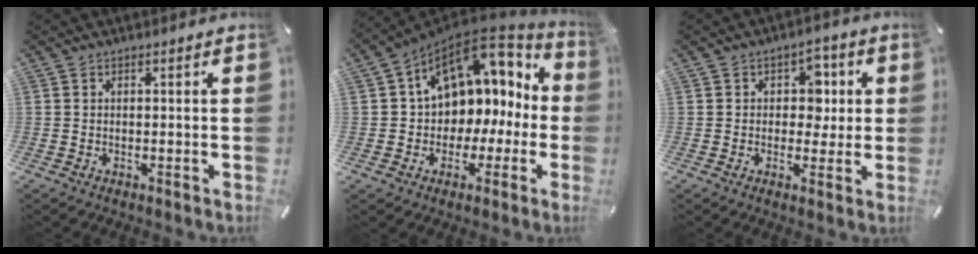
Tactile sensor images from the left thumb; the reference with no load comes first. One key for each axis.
{"total": 12.5, "fx": 5.9, "fy": 9.4, "fz": 5.8, "tx": -0.088, "ty": -0.054, "tz": 0.109}
{"total": 6.6, "fx": 0.7, "fy": 5.5, "fz": 3.7, "tx": -0.042, "ty": 0.002, "tz": 0.006}